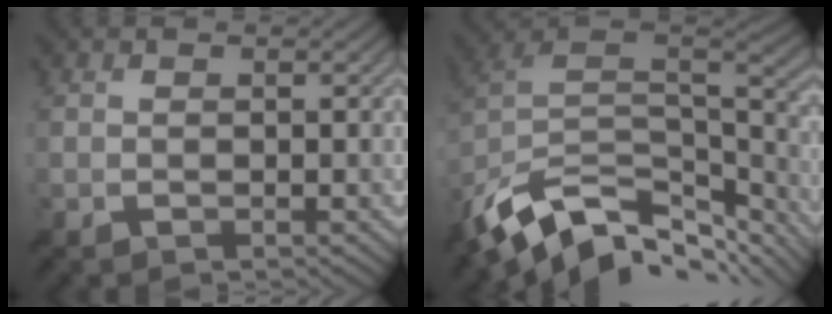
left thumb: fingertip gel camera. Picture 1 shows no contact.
{"total": 14.2, "force": [-8.4, 6.9, 9.0], "torque": [-0.212, -0.011, -0.140]}